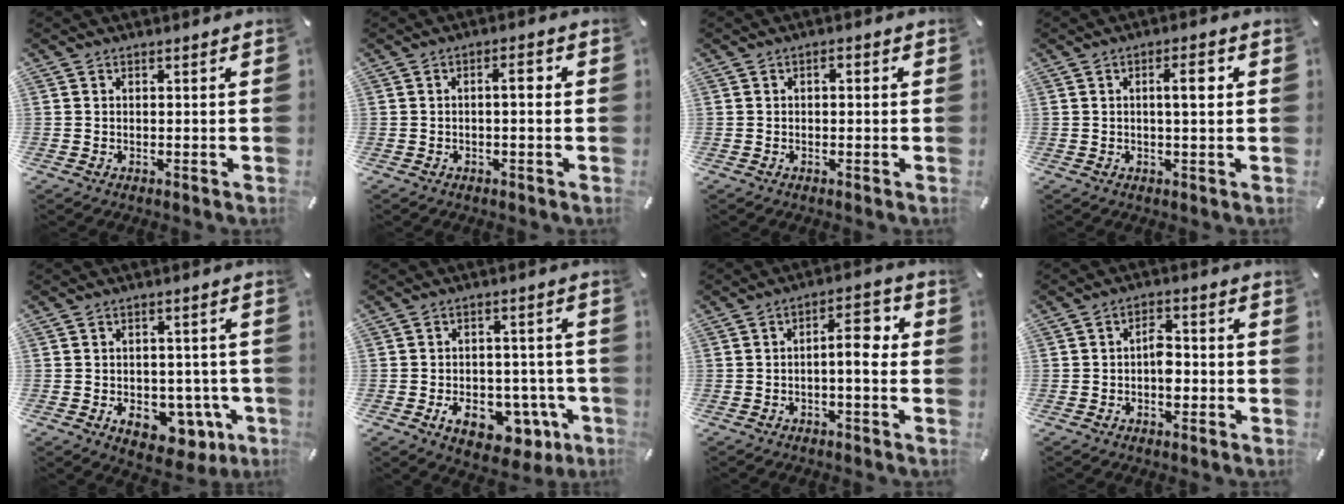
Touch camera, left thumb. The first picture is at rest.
{"total": 3.7, "force": [0.1, 1.1, 3.6], "torque": [-0.060, 0.010, -0.005]}
{"total": 1.5, "force": [-0.2, 0.7, 1.3], "torque": [-0.025, 0.006, -0.006]}
{"total": 5.6, "force": [1.1, 1.3, 5.4], "torque": [-0.089, 0.002, 0.010]}
{"total": 9.4, "force": [-3.2, 6.3, 6.2], "torque": [-0.073, 0.006, -0.048]}
{"total": 11.6, "force": [-4.6, 7.3, 7.8], "torque": [-0.107, 0.016, -0.071]}
{"total": 8.0, "force": [0.0, 3.4, 7.2], "torque": [-0.109, 0.012, -0.006]}
{"total": 4.5, "force": [-1.1, 2.8, 3.3], "torque": [-0.051, 0.008, -0.021]}